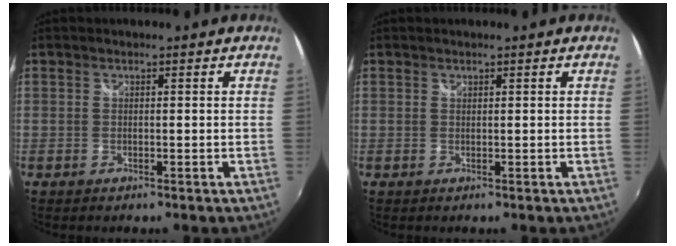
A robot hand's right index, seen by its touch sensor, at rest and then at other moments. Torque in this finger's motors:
{"motor_torque": [0.26, 0.04, -0.02, 0.00]}